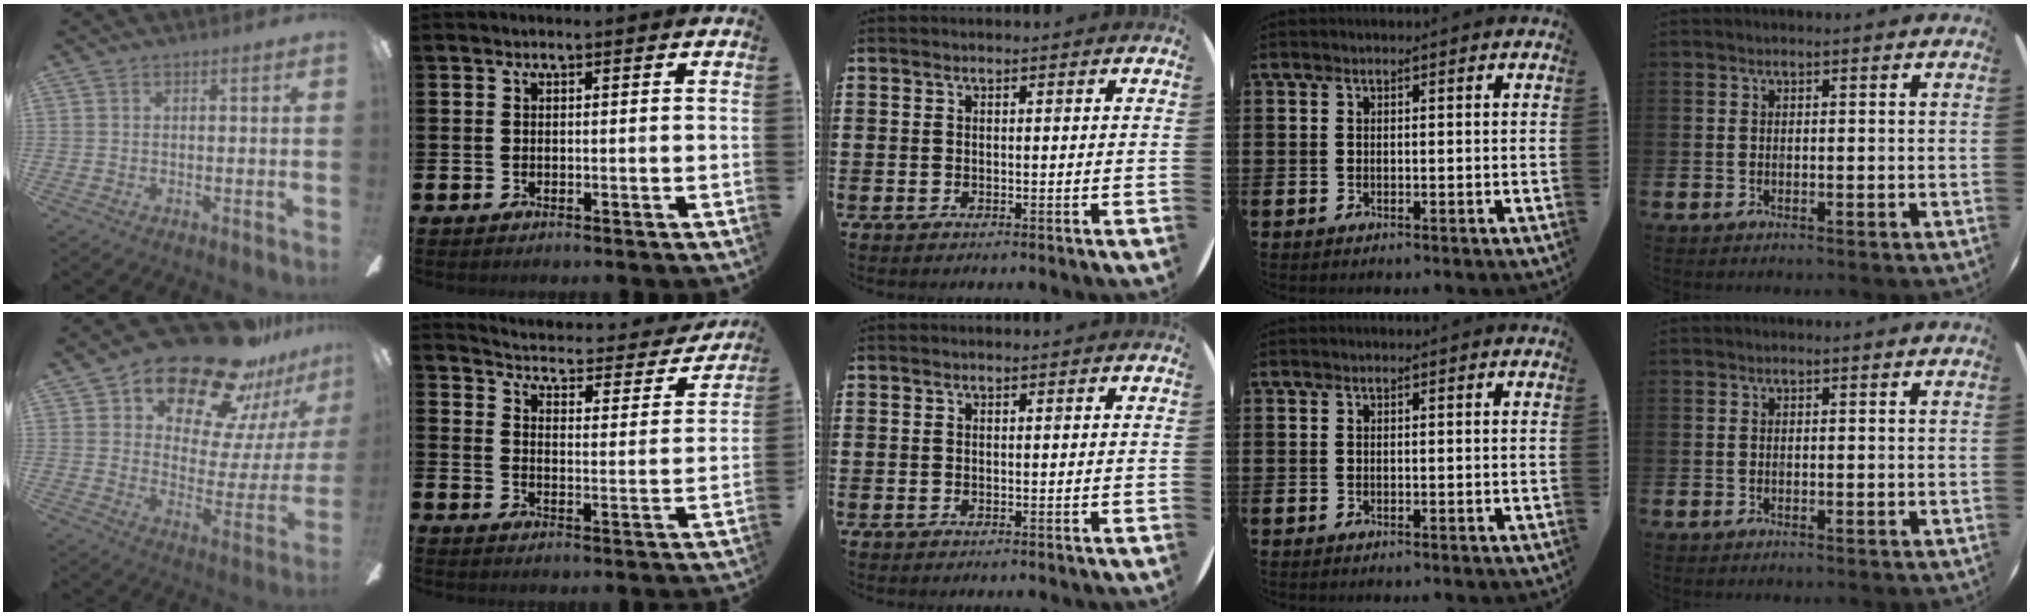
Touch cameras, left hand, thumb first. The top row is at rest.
{"thumb": {"total": 23.6, "force": [18.9, 9.1, 10.9], "torque": [-0.171, -0.129, 0.323]}, "index": {"total": 3.6, "force": [3.4, 0.9, 0.8], "torque": [-0.035, -0.036, 0.049]}}